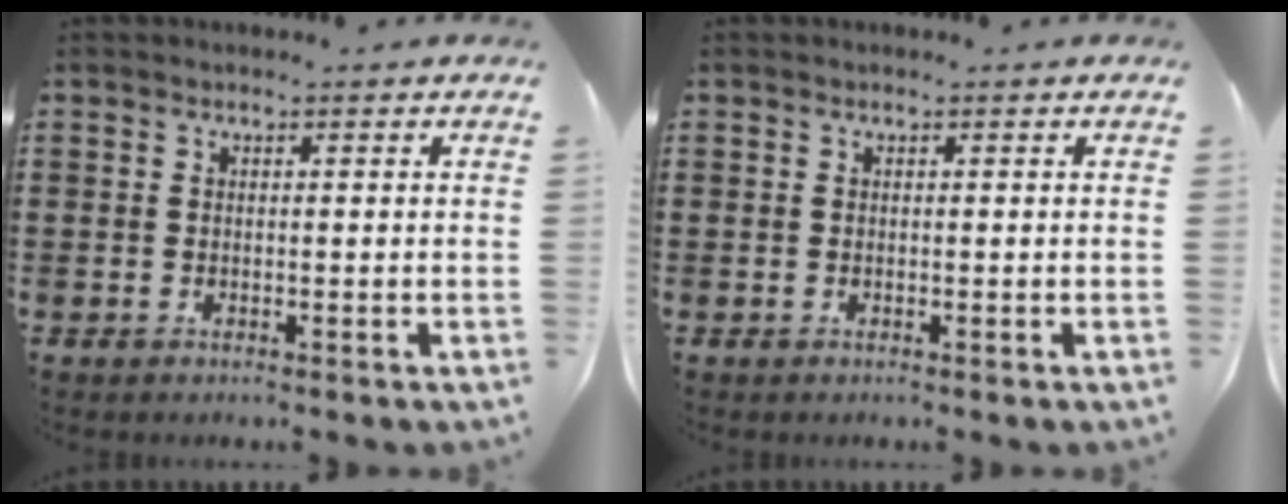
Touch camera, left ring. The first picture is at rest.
{"total": 0.0}